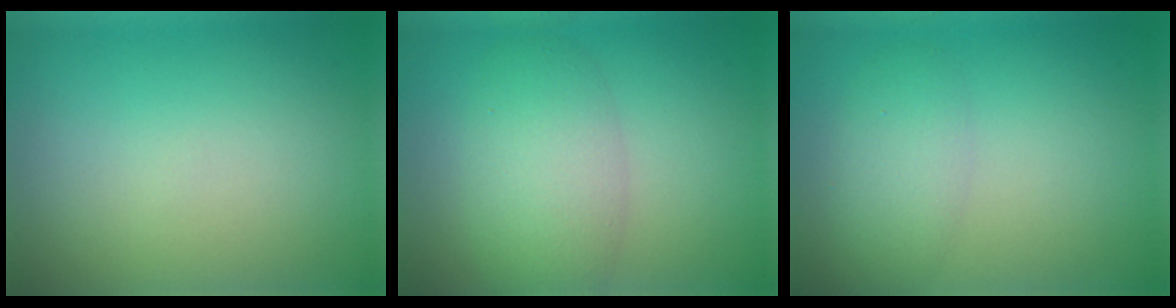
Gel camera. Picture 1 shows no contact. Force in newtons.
{"total": 5.2, "press": 5.2, "slide": 0.2}
{"total": 2.8, "press": 2.8, "slide": 0.0}